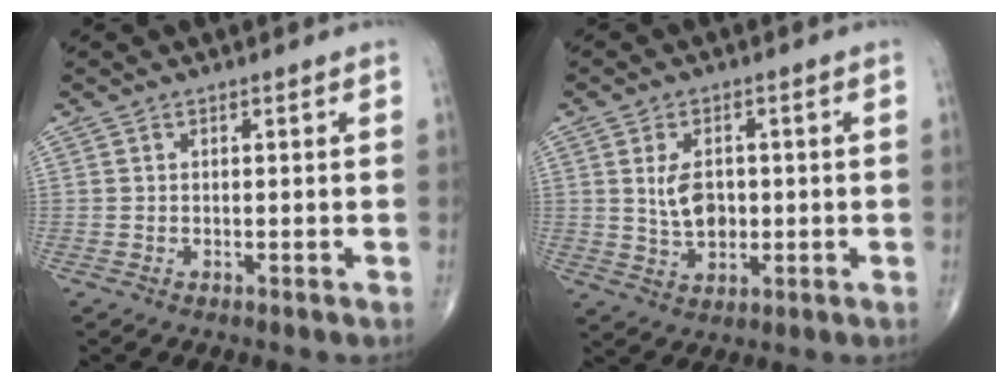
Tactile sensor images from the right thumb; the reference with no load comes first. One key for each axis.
{"total": 6.7, "fx": 0.6, "fy": 4.4, "fz": 5.0, "tx": -0.076, "ty": -0.004, "tz": 0.018}